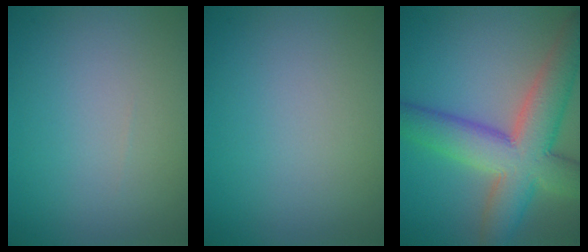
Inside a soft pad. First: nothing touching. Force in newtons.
{"total": 0.0}
{"total": 9.5, "press": 9.5, "slide": 0.5}